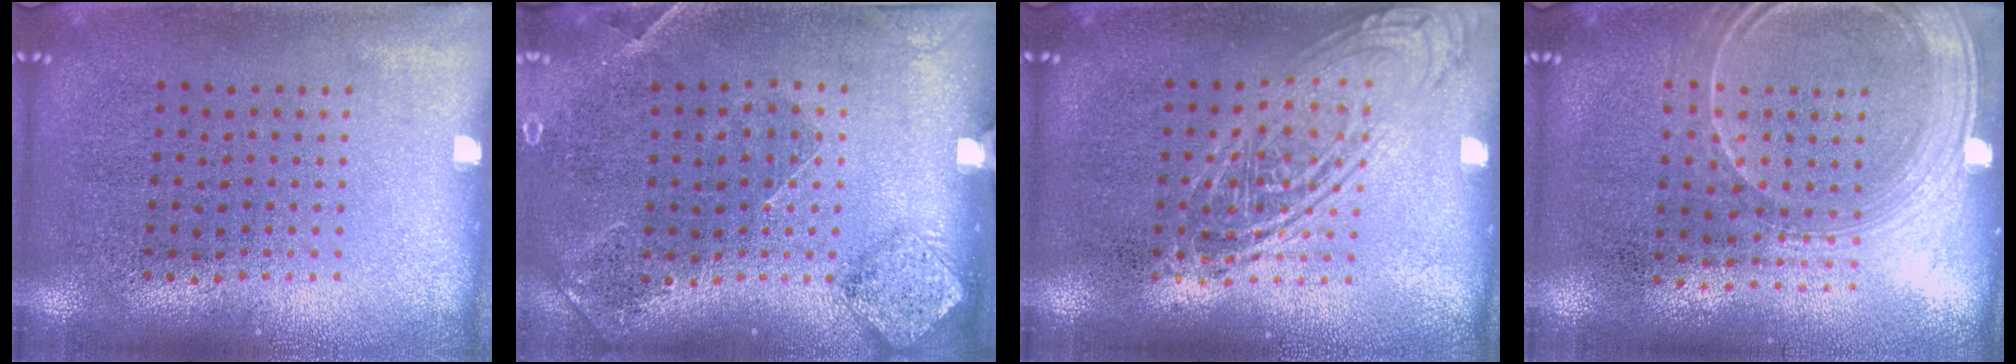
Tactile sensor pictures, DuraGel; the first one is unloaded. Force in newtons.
{"total": 1.5, "press": 1.4, "slide": 0.6}
{"total": 2.5, "press": 2.5, "slide": 0.2}
{"total": 1.7, "press": 1.5, "slide": 0.9}